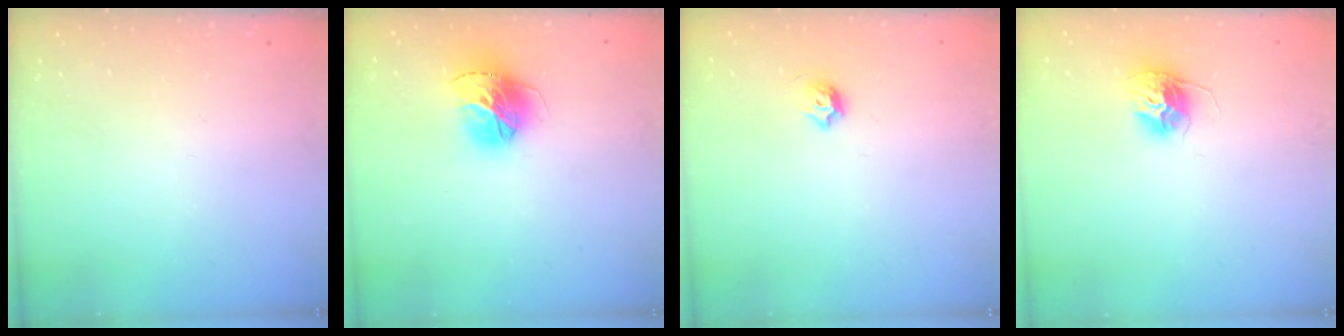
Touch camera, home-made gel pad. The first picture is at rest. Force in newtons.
{"total": 15.1, "press": 15.0, "slide": 1.5}
{"total": 4.7, "press": 4.6, "slide": 1.2}
{"total": 11.4, "press": 11.4, "slide": 0.9}